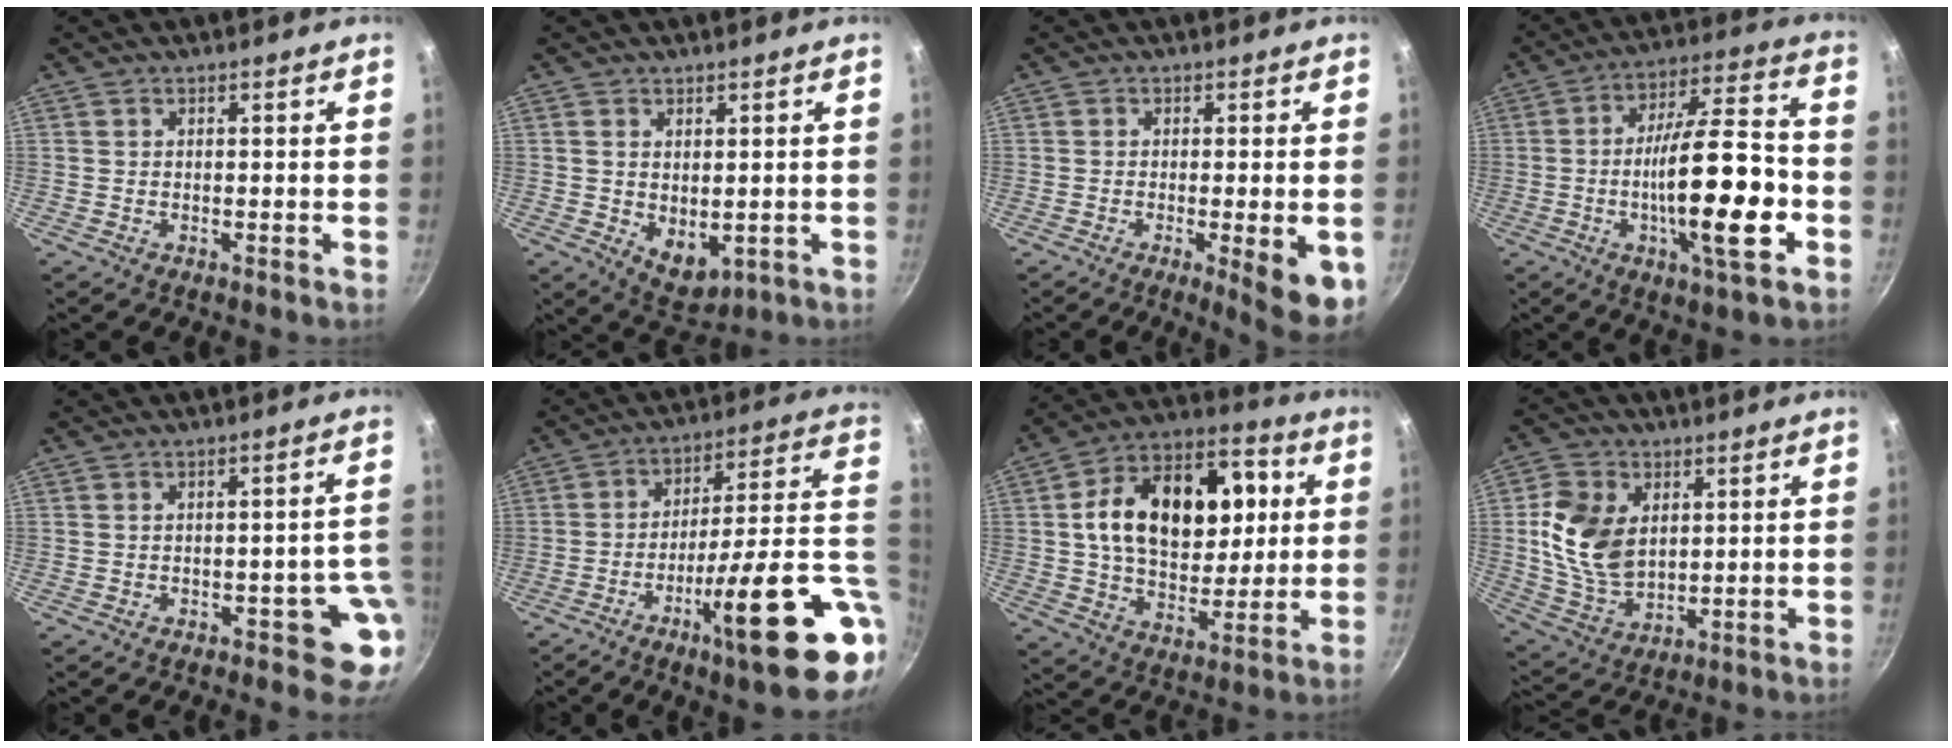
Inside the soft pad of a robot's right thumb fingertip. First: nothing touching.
{"total": 6.1, "force": [0.0, 3.9, 4.7], "torque": [-0.060, -0.017, 0.014]}
{"total": 8.8, "force": [-2.4, 1.8, 8.2], "torque": [-0.098, -0.002, -0.026]}
{"total": 19.7, "force": [-4.8, 5.6, 18.3], "torque": [-0.282, 0.033, -0.081]}
{"total": 6.5, "force": [-2.1, 3.6, 5.0], "torque": [-0.001, 0.026, -0.022]}
{"total": 24.1, "force": [-6.6, 5.2, 22.5], "torque": [-0.279, 0.016, -0.101]}
{"total": 24.5, "force": [4.3, 16.2, 17.8], "torque": [-0.249, 0.018, 0.061]}
{"total": 13.7, "force": [2.6, 9.6, 9.4], "torque": [-0.159, -0.018, 0.058]}